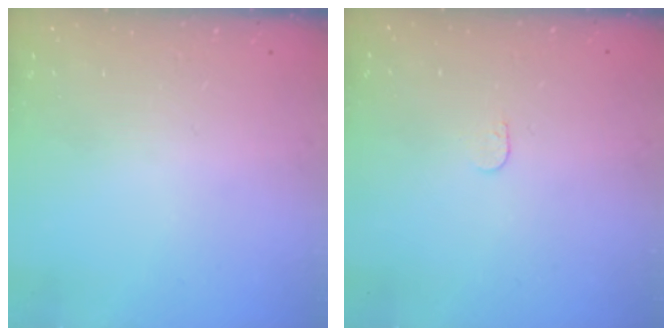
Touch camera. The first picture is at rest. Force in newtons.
{"total": 3.3, "press": 3.3, "slide": 0.3}